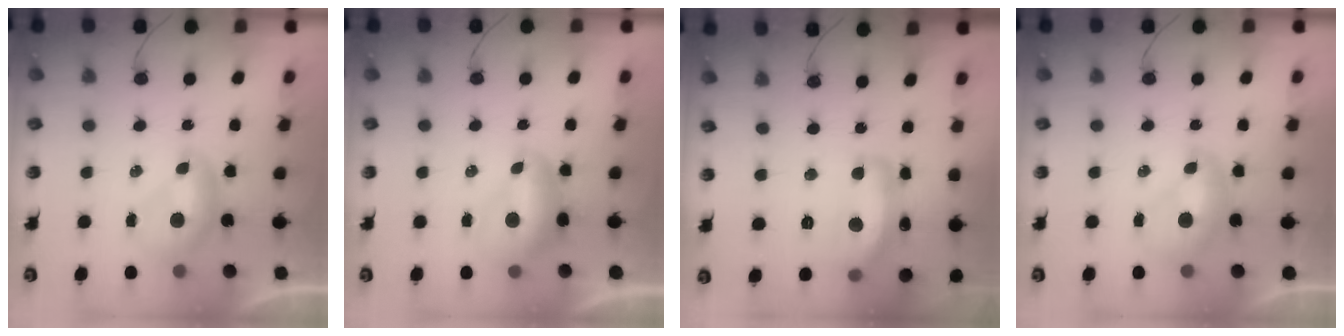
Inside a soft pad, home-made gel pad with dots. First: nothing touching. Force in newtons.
{"total": 1.1, "press": 1.0, "slide": 0.4}
{"total": 8.3, "press": 8.3, "slide": 0.7}
{"total": 1.6, "press": 1.6, "slide": 0.2}